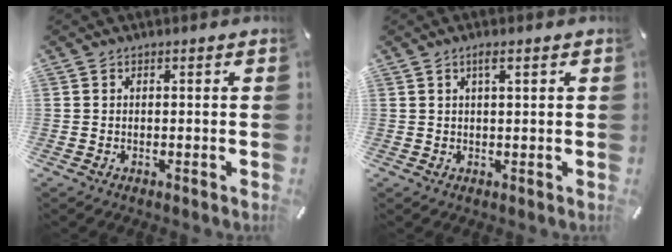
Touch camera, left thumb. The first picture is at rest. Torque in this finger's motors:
{"motor_torque": [-0.06, -0.42, 0.16, 0.08, 0.00]}